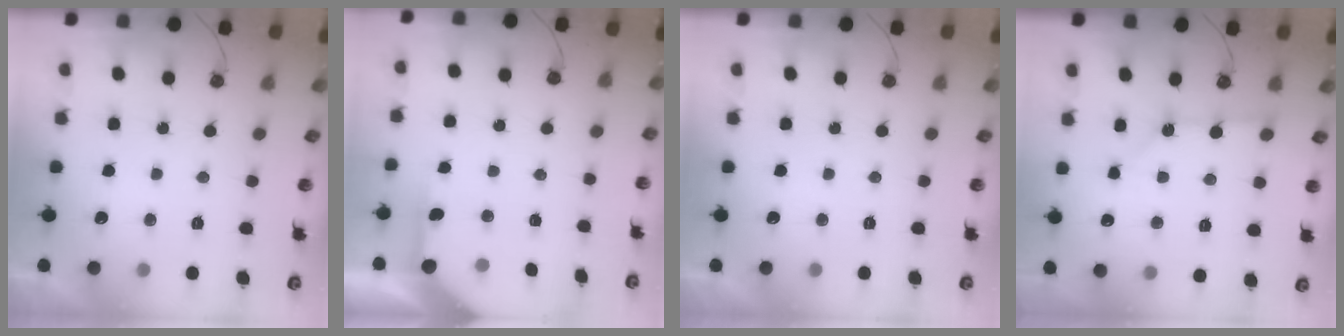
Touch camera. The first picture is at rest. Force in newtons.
{"total": 4.2, "press": 4.2, "slide": 0.4}
{"total": 0.0}
{"total": 2.7, "press": 2.7, "slide": 0.3}